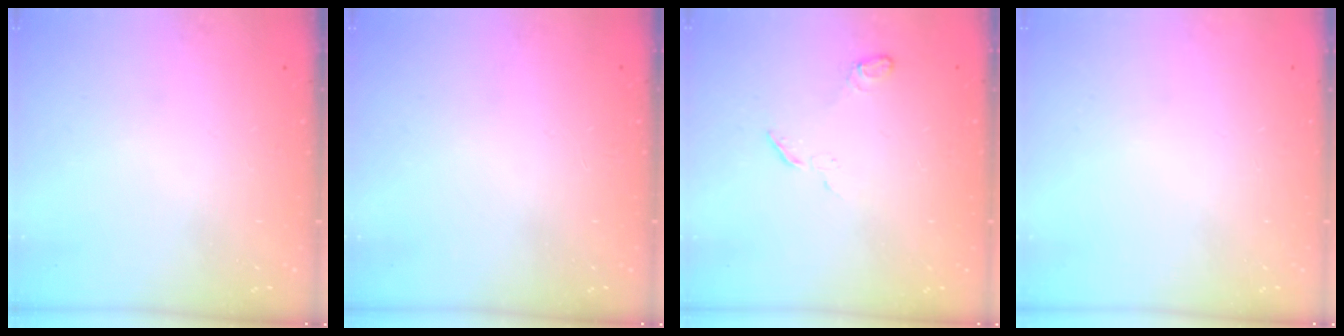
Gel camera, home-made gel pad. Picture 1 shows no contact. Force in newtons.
{"total": 1.2, "press": 1.1, "slide": 0.2}
{"total": 4.2, "press": 4.2, "slide": 0.5}
{"total": 0.0}